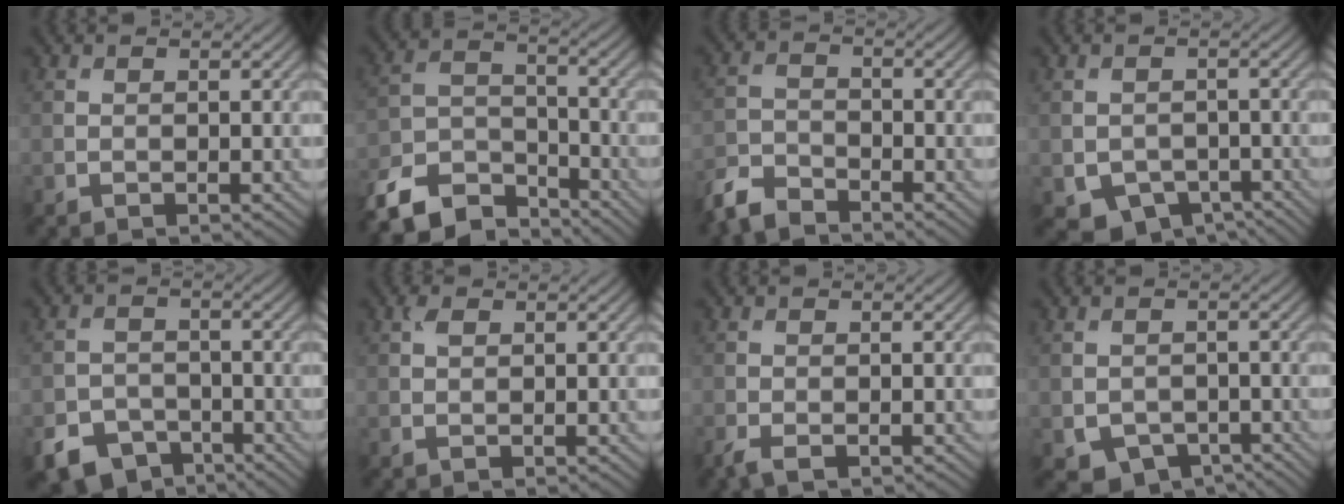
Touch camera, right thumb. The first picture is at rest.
{"total": 11.6, "force": [-9.5, 4.8, 4.7], "torque": [-0.106, -0.012, -0.177]}
{"total": 4.7, "force": [-4.2, 1.4, 1.4], "torque": [-0.033, -0.009, -0.099]}
{"total": 5.0, "force": [-2.7, 3.5, 2.2], "torque": [-0.045, -0.022, -0.038]}
{"total": 6.2, "force": [-4.5, 3.8, 2.1], "torque": [-0.040, -0.013, -0.083]}
{"total": 1.1, "force": [0.5, 0.6, 0.8], "torque": [-0.019, 0.002, 0.009]}
{"total": 1.9, "force": [-1.3, 0.8, 1.2], "torque": [-0.030, -0.007, -0.027]}
{"total": 4.0, "force": [-2.3, 2.8, 1.7], "torque": [-0.035, -0.017, -0.035]}